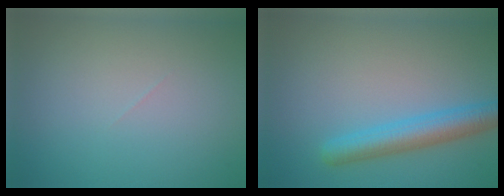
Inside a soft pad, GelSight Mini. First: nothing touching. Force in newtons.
{"total": 4.2, "press": 4.2, "slide": 0.1}